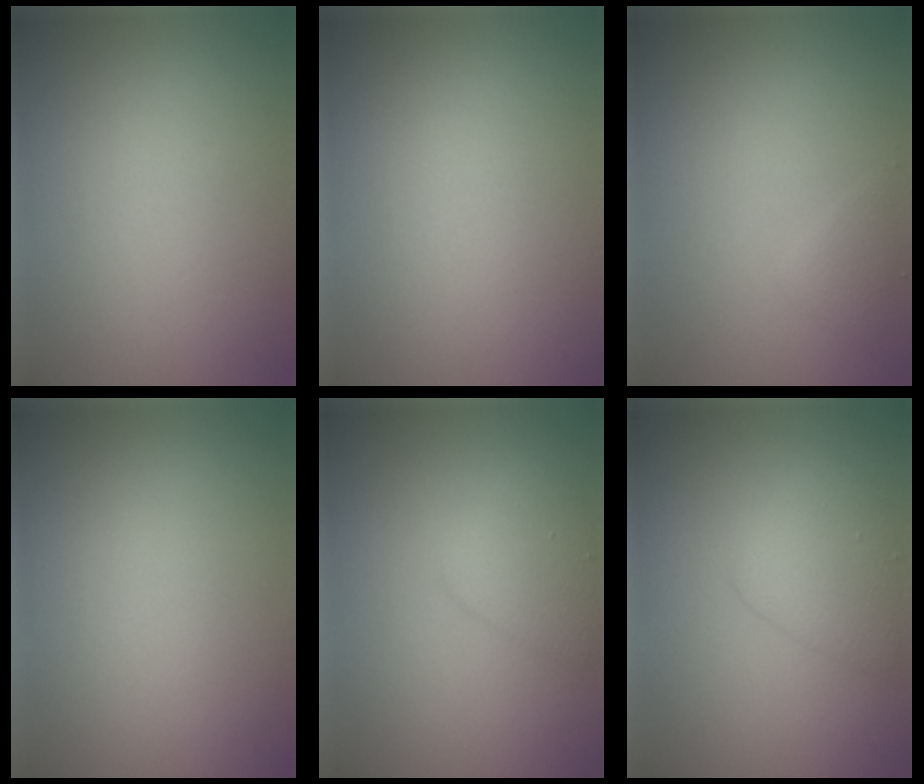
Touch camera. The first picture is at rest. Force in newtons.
{"total": 0.0}
{"total": 1.0, "press": 1.0, "slide": 0.1}
{"total": 0.0}
{"total": 2.6, "press": 2.6, "slide": 0.0}
{"total": 2.6, "press": 2.6, "slide": 0.2}